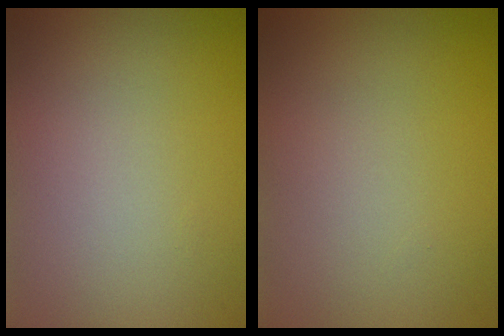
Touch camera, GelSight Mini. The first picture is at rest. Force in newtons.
{"total": 0.0}